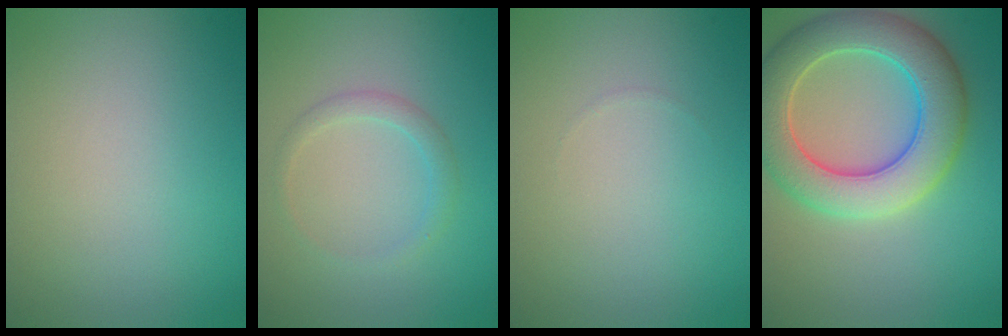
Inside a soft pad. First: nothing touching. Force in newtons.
{"total": 1.5, "press": 1.5, "slide": 0.1}
{"total": 0.0}
{"total": 7.9, "press": 7.9, "slide": 0.5}